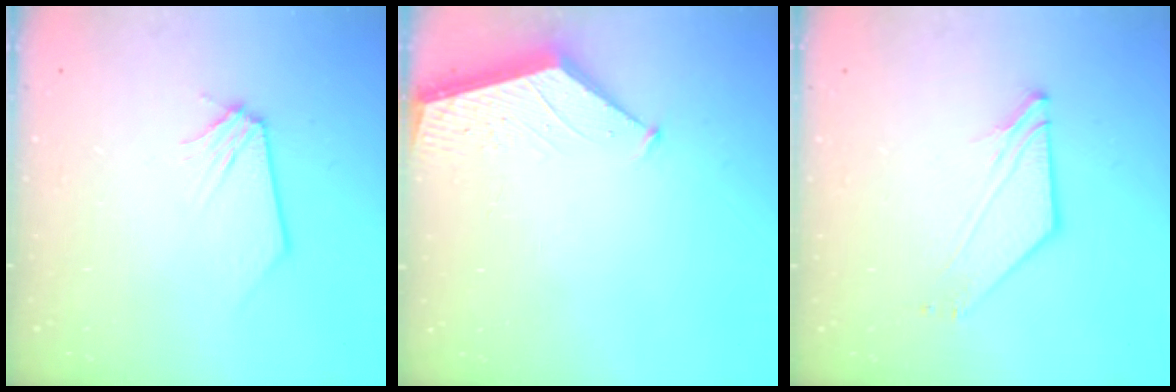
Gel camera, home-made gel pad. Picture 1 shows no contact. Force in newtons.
{"total": 1.6, "press": 1.6, "slide": 0.2}
{"total": 4.2, "press": 4.2, "slide": 0.4}